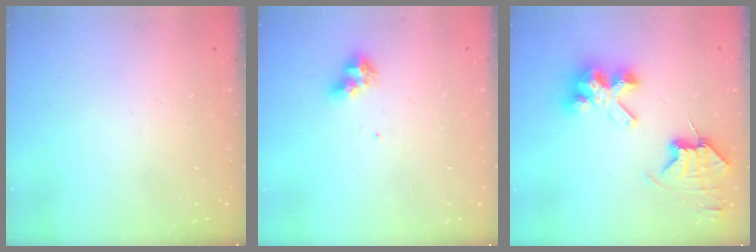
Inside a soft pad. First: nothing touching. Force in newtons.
{"total": 6.1, "press": 6.1, "slide": 1.0}
{"total": 9.9, "press": 9.9, "slide": 1.1}